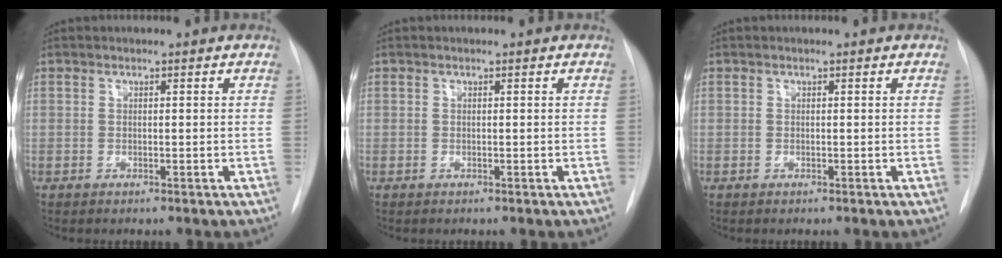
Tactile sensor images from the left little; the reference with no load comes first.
{"total": 0.0}
{"total": 0.0}